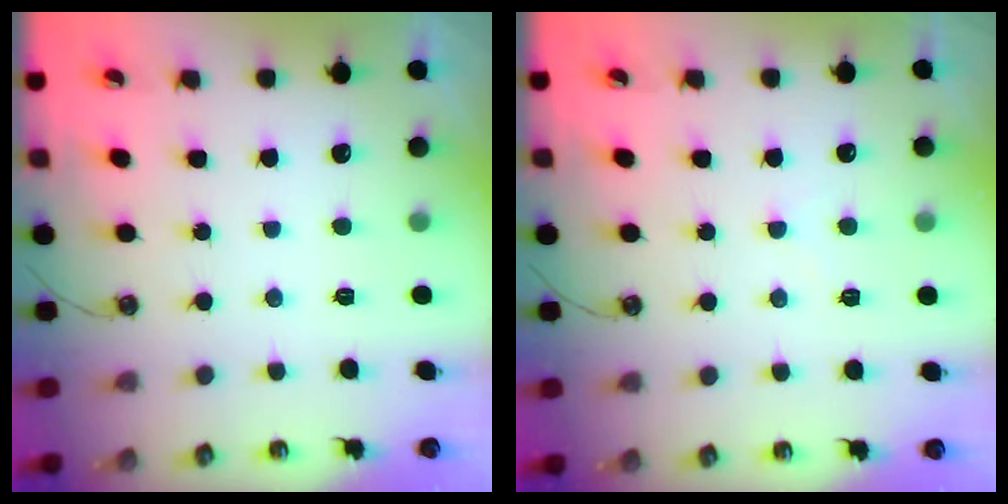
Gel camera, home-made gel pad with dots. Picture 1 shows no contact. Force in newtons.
{"total": 0.0}